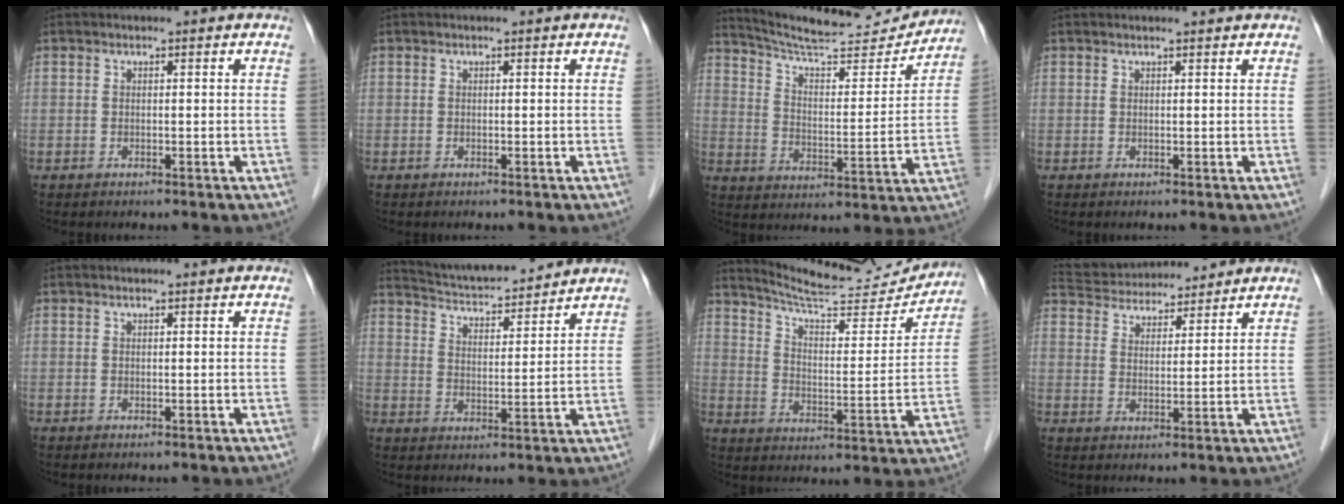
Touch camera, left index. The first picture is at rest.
{"total": 0.0}
{"total": 18.3, "force": [17.5, 1.7, 5.1], "torque": [-0.087, -0.023, 0.255]}
{"total": 1.9, "force": [1.8, 0.1, 0.5], "torque": [-0.009, 0.010, 0.024]}
{"total": 0.8, "force": [0.8, 0.0, 0.3], "torque": [-0.009, 0.012, 0.015]}
{"total": 13.2, "force": [12.6, 1.5, 3.7], "torque": [-0.068, 0.014, 0.198]}
{"total": 17.5, "force": [17.0, 1.5, 4.1], "torque": [-0.070, -0.038, 0.236]}
{"total": 13.0, "force": [12.2, 2.9, 3.5], "torque": [-0.065, 0.036, 0.200]}